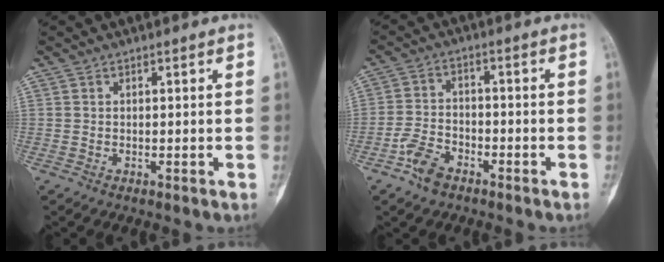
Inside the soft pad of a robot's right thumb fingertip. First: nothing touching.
{"total": 6.2, "force": [-3.9, 3.5, 3.3], "torque": [-0.062, 0.025, -0.074]}